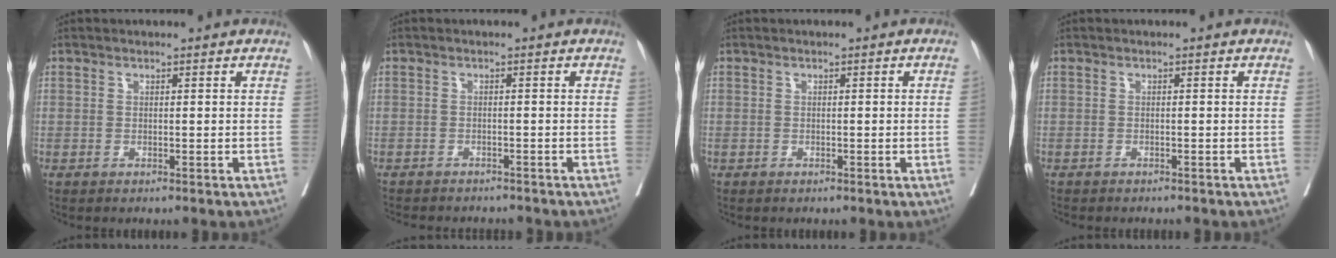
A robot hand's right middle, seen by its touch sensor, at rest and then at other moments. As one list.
[{"total": 8.0, "force": [-7.3, 2.0, 2.4], "torque": [-0.033, -0.004, -0.094]}, {"total": 0.7, "force": [-0.1, -0.2, 0.6], "torque": [-0.006, 0.002, -0.002]}, {"total": 3.6, "force": [-3.2, 0.9, 1.4], "torque": [-0.021, -0.006, -0.039]}]